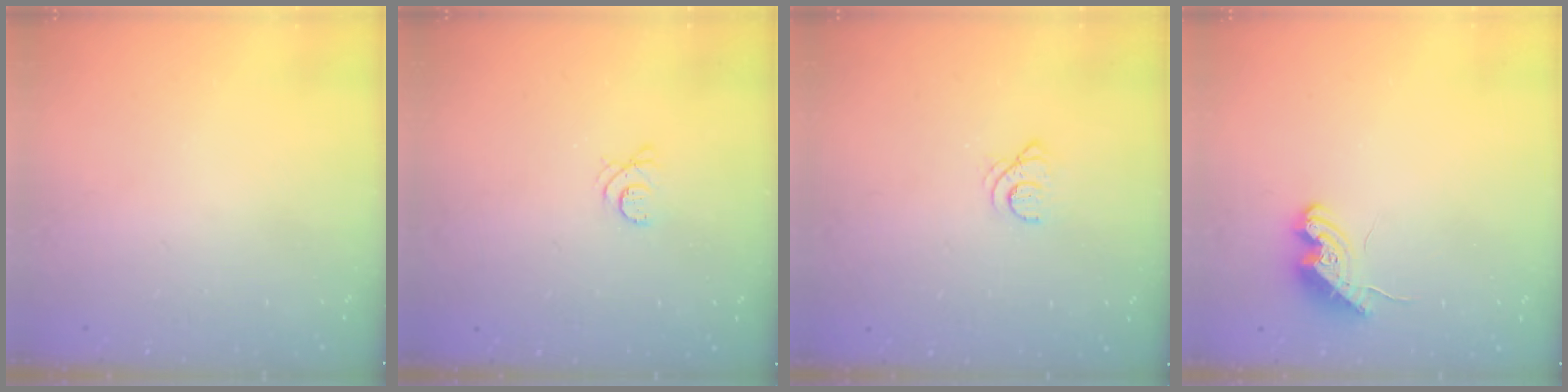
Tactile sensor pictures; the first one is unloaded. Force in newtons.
{"total": 3.5, "press": 3.5, "slide": 0.5}
{"total": 2.9, "press": 2.9, "slide": 0.4}
{"total": 8.3, "press": 8.2, "slide": 1.2}